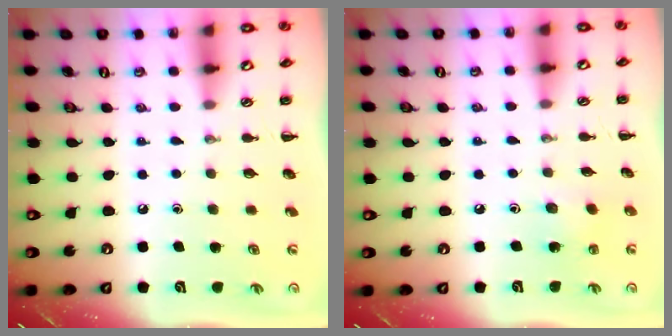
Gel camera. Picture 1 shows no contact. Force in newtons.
{"total": 2.5, "press": 2.4, "slide": 0.8}